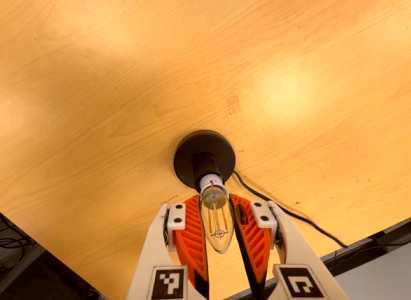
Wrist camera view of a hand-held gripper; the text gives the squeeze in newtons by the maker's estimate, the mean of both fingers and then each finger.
{"total": 13.4, "left": 13.2, "right": 13.7}